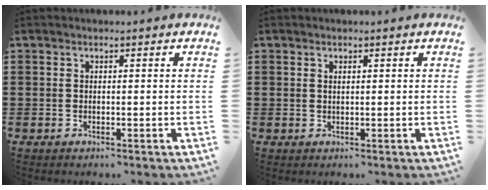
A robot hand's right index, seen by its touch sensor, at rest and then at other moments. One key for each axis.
{"total": 0.6, "fx": 0.2, "fy": 0.2, "fz": 0.4, "tx": -0.010, "ty": 0.001, "tz": 0.005}